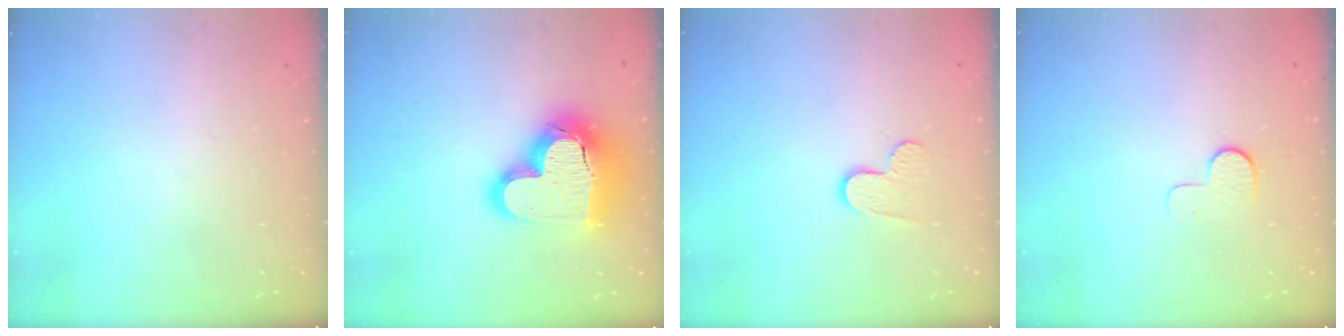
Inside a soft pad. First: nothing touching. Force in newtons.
{"total": 21.2, "press": 21.1, "slide": 1.7}
{"total": 6.5, "press": 6.5, "slide": 0.4}
{"total": 6.9, "press": 6.8, "slide": 0.5}